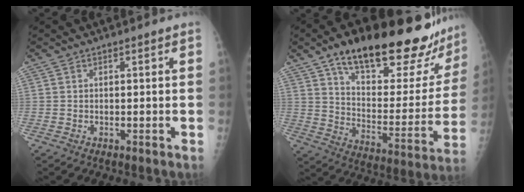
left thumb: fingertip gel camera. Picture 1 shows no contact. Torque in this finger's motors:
{"motor_torque": [1.46, 1.41, 1.59, -1.18, 0.11]}